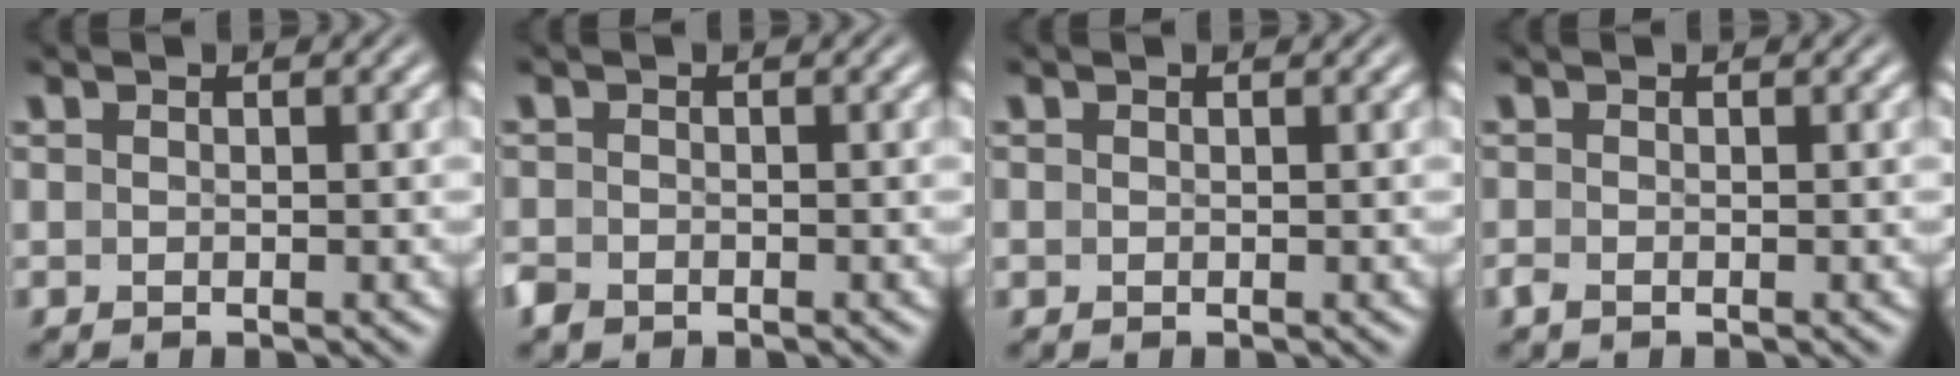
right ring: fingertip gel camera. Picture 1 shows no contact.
{"total": 1.5, "force": [-1.2, 0.8, 0.2], "torque": [-0.010, -0.013, -0.018]}
{"total": 1.1, "force": [-0.8, -0.9, -0.1], "torque": [0.005, -0.015, 0.000]}
{"total": 1.0, "force": [-0.8, 0.3, 0.4], "torque": [-0.010, -0.005, -0.013]}